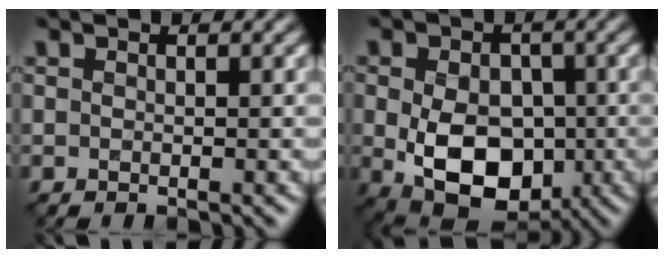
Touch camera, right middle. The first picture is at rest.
{"total": 9.4, "force": [-1.6, 6.5, 6.6], "torque": [-0.120, -0.026, -0.023]}